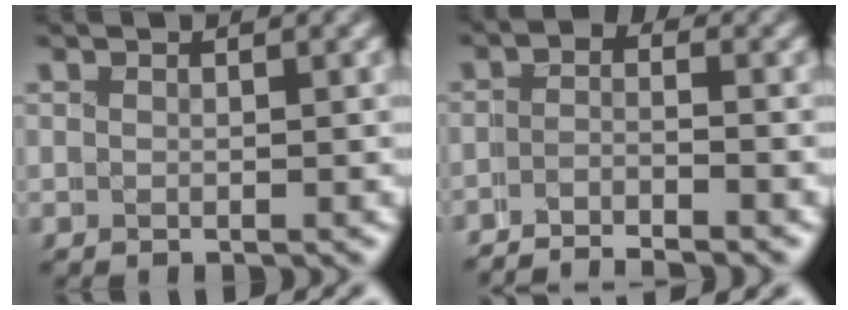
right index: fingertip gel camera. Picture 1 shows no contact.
{"total": 5.5, "force": [-5.0, 1.5, 1.8], "torque": [-0.008, -0.005, -0.087]}